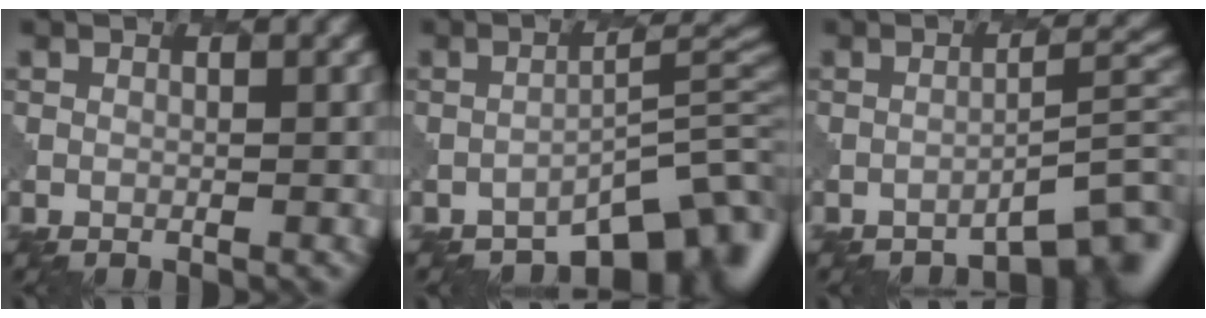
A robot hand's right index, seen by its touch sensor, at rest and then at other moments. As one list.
[{"total": 7.5, "force": [-6.0, 2.0, 4.1], "torque": [-0.040, 0.007, -0.094]}, {"total": 4.2, "force": [-3.5, 0.6, 2.2], "torque": [-0.018, 0.018, -0.054]}]